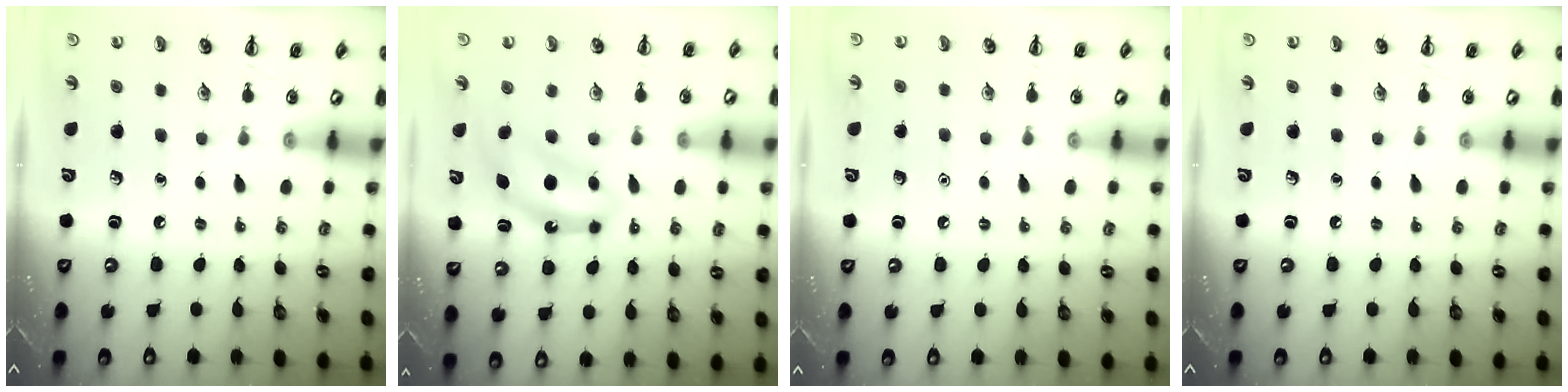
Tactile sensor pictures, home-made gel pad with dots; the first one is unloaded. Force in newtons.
{"total": 7.1, "press": 7.1, "slide": 0.5}
{"total": 1.6, "press": 1.6, "slide": 0.1}
{"total": 0.0}